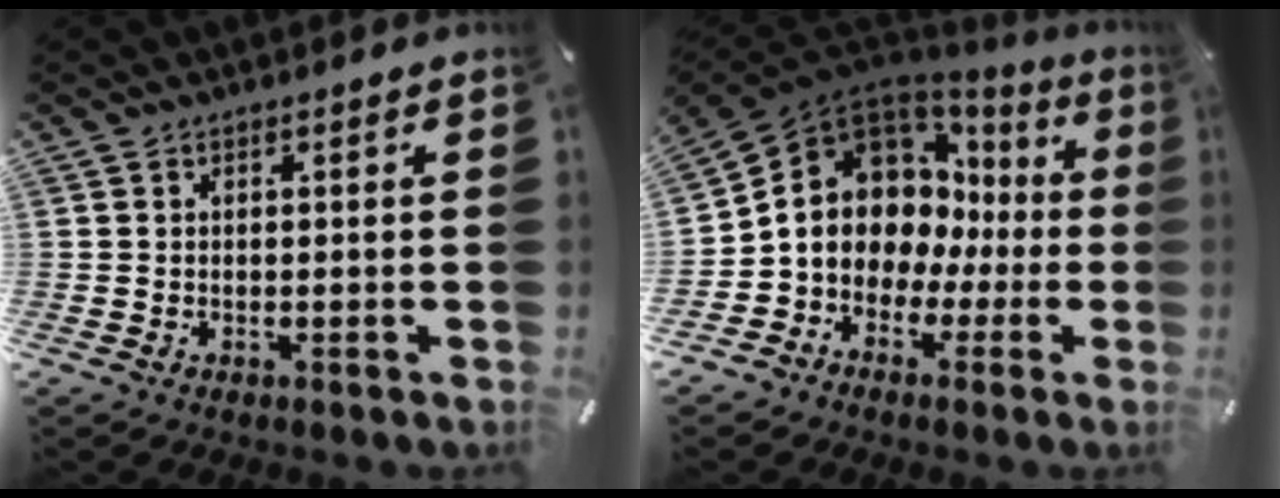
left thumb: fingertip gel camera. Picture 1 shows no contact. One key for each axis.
{"total": 10.9, "fx": 0.8, "fy": 9.7, "fz": 4.8, "tx": -0.097, "ty": -0.028, "tz": 0.014}